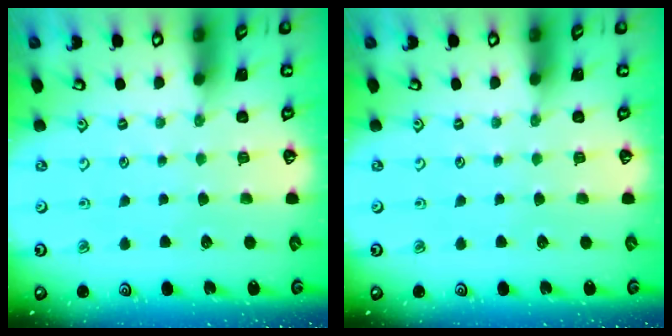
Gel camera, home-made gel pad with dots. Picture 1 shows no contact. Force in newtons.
{"total": 0.0}